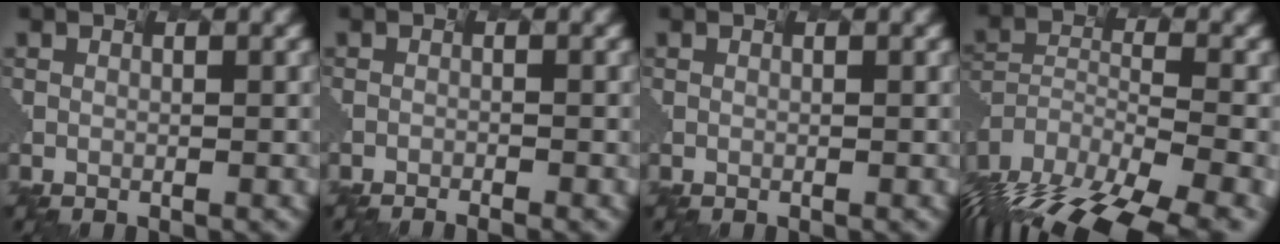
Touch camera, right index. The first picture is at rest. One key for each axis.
{"total": 2.0, "fx": -1.9, "fy": -0.4, "fz": 0.4, "tx": -0.006, "ty": 0.004, "tz": -0.012}
{"total": 0.0}
{"total": 17.4, "fx": -15.2, "fy": 5.2, "fz": 6.6, "tx": -0.160, "ty": -0.026, "tz": -0.191}